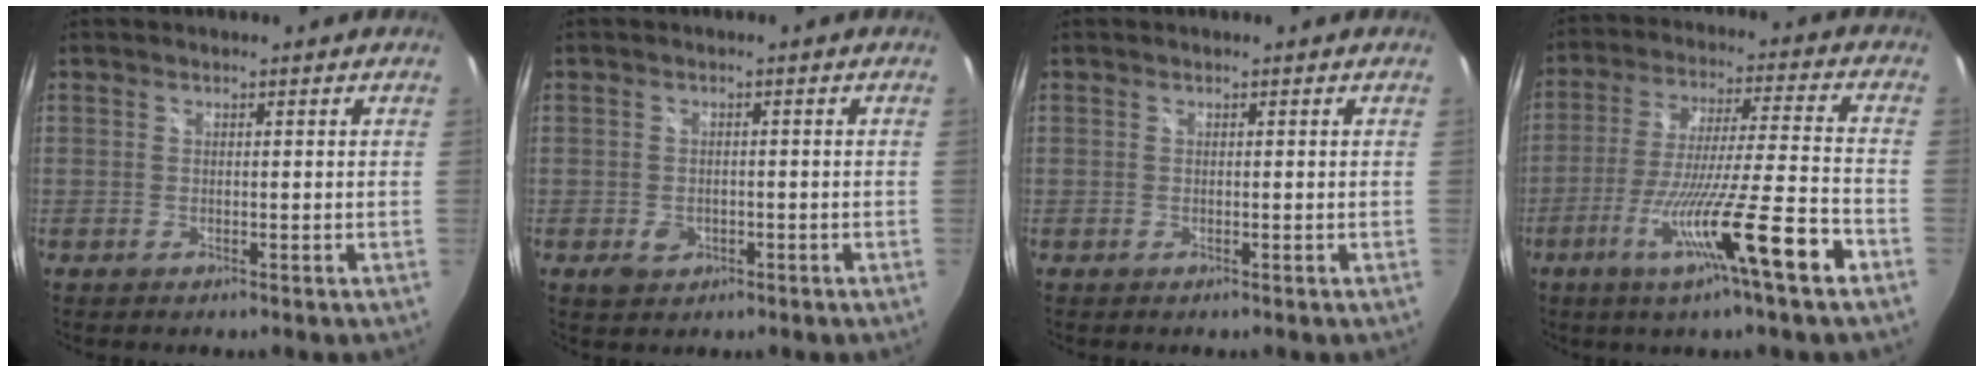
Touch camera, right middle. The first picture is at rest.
{"total": 3.1, "force": [-1.2, 2.4, 1.5], "torque": [-0.030, -0.002, -0.014]}
{"total": 0.0}
{"total": 15.8, "force": [-8.2, -1.0, 13.4], "torque": [-0.244, -0.030, -0.140]}